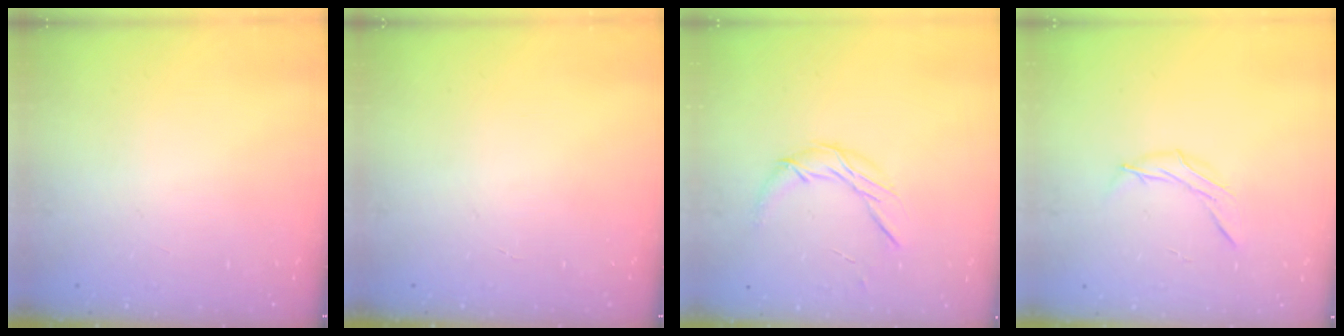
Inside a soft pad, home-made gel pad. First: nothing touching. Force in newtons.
{"total": 0.0}
{"total": 7.9, "press": 7.9, "slide": 0.2}
{"total": 6.3, "press": 6.2, "slide": 1.0}